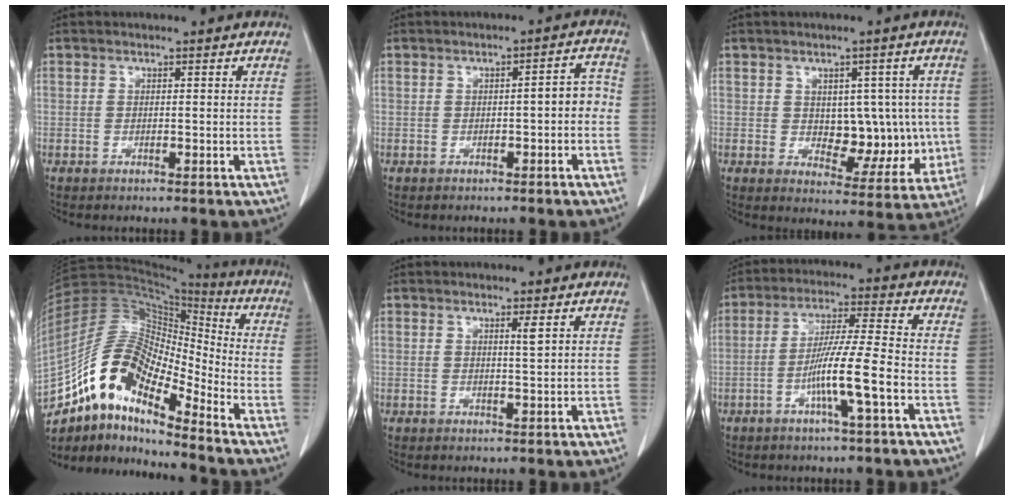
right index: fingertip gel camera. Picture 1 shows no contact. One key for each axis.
{"total": 3.5, "fx": -0.8, "fy": 1.1, "fz": 3.3, "tx": -0.039, "ty": 0.019, "tz": -0.009}
{"total": 9.1, "fx": 0.2, "fy": 5.5, "fz": 7.2, "tx": -0.071, "ty": 0.012, "tz": 0.020}
{"total": 15.0, "fx": -10.2, "fy": 4.4, "fz": 10.2, "tx": -0.196, "ty": 0.041, "tz": -0.181}
{"total": 1.5, "fx": 0.7, "fy": -0.2, "fz": 1.4, "tx": -0.025, "ty": -0.005, "tz": 0.012}
{"total": 9.3, "fx": -3.2, "fy": -0.6, "fz": 8.7, "tx": -0.161, "ty": 0.000, "tz": -0.062}